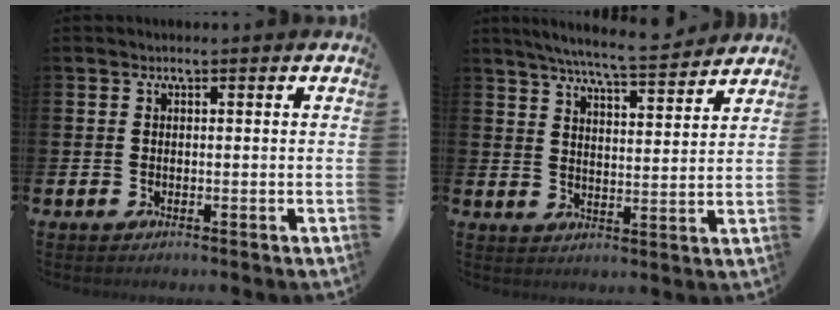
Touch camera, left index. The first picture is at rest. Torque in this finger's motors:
{"motor_torque": [1.00, -1.14, 0.44, 0.11]}